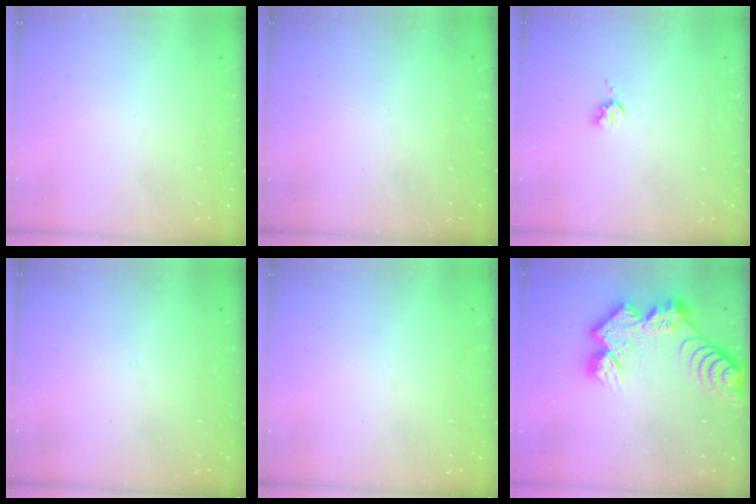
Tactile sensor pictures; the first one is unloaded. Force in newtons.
{"total": 0.0}
{"total": 3.6, "press": 3.6, "slide": 0.6}
{"total": 0.0}
{"total": 0.0}
{"total": 12.9, "press": 12.8, "slide": 1.1}